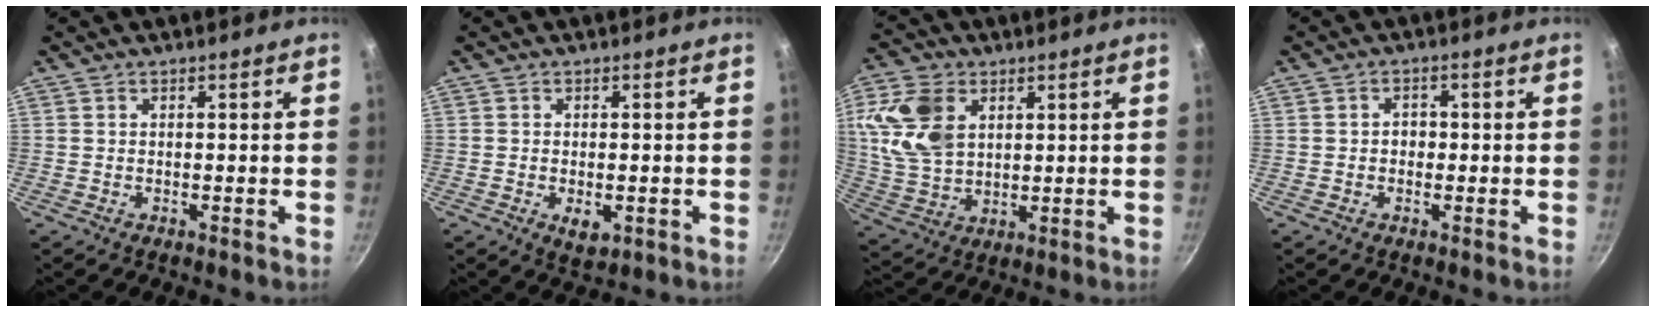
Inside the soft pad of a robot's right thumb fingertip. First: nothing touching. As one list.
[{"total": 3.5, "force": [-0.9, 1.9, 2.8], "torque": [-0.038, -0.005, -0.007]}, {"total": 12.8, "force": [4.0, 8.9, 8.3], "torque": [-0.148, -0.011, 0.086]}, {"total": 2.4, "force": [-0.2, 2.0, 1.3], "torque": [-0.008, 0.005, -0.006]}]